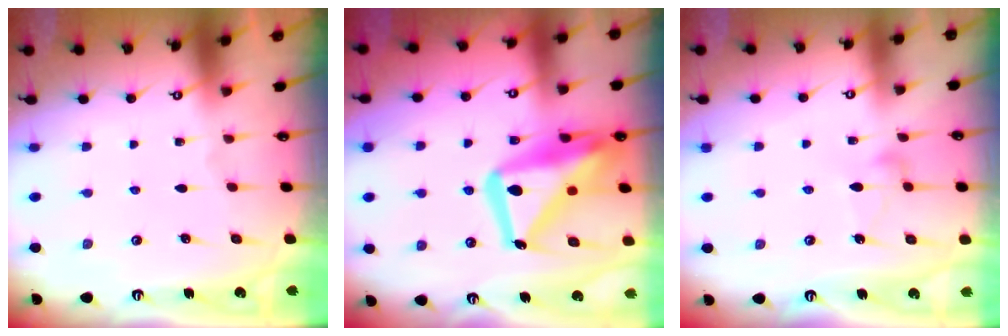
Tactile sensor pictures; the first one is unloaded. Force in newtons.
{"total": 21.7, "press": 21.6, "slide": 2.0}
{"total": 9.1, "press": 9.1, "slide": 0.5}